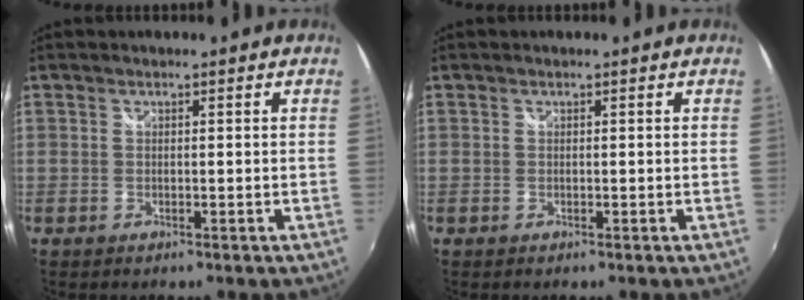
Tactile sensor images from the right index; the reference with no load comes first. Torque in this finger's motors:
{"motor_torque": [0.00, 0.00, 0.00, 0.00]}